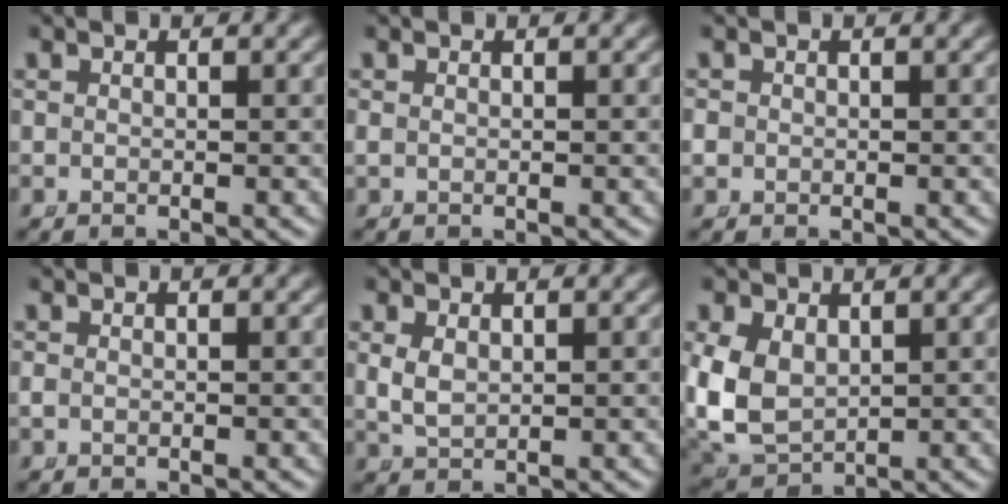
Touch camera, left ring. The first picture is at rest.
{"total": 0.7, "force": [-0.3, 0.5, 0.3], "torque": [-0.016, -0.007, 0.000]}
{"total": 1.3, "force": [-0.3, 1.2, 0.4], "torque": [-0.022, -0.008, -0.001]}
{"total": 0.8, "force": [-0.6, 0.5, 0.3], "torque": [-0.017, -0.006, -0.005]}
{"total": 2.3, "force": [0.3, 1.8, 1.4], "torque": [-0.045, -0.017, 0.021]}
{"total": 9.8, "force": [-0.9, 8.6, 4.5], "torque": [-0.157, -0.046, 0.005]}